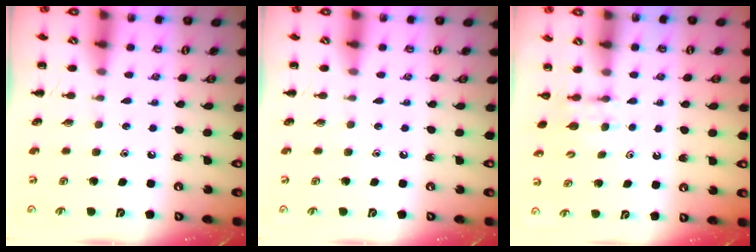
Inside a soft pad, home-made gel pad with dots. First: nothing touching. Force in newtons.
{"total": 0.0}
{"total": 3.3, "press": 3.1, "slide": 1.3}